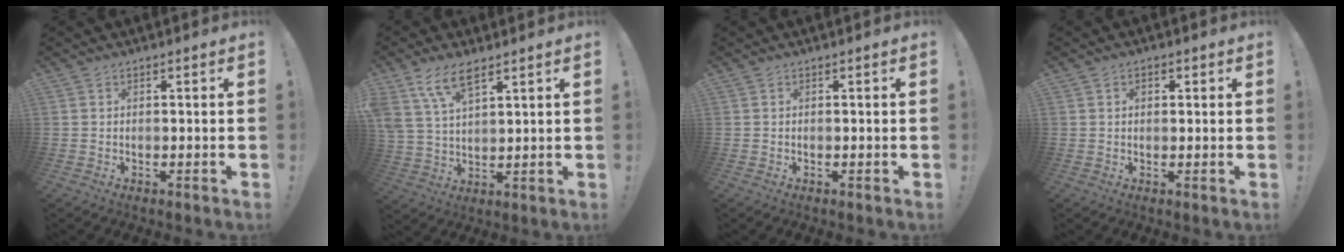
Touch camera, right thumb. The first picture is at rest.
{"total": 9.8, "force": [6.4, 4.3, 6.0], "torque": [-0.112, -0.023, 0.125]}
{"total": 0.0}
{"total": 1.5, "force": [0.4, 1.2, 0.9], "torque": [-0.014, 0.003, 0.005]}